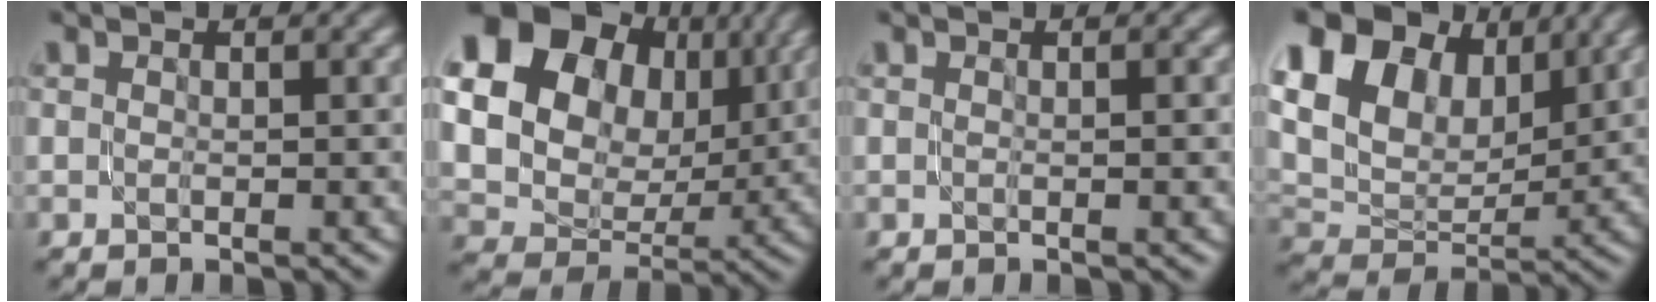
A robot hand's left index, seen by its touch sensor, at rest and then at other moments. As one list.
[{"total": 18.7, "force": [7.0, 14.8, 9.0], "torque": [-0.236, 0.046, 0.130]}, {"total": 1.0, "force": [0.0, 0.2, 1.0], "torque": [-0.014, -0.001, -0.001]}, {"total": 14.2, "force": [6.9, 9.1, 8.4], "torque": [-0.187, 0.047, 0.109]}]